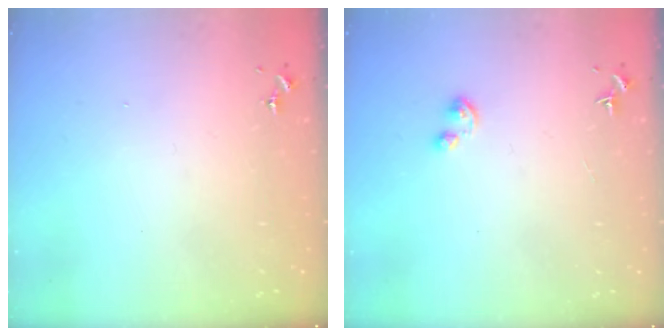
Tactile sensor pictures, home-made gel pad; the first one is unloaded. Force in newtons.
{"total": 2.9, "press": 2.9, "slide": 0.5}